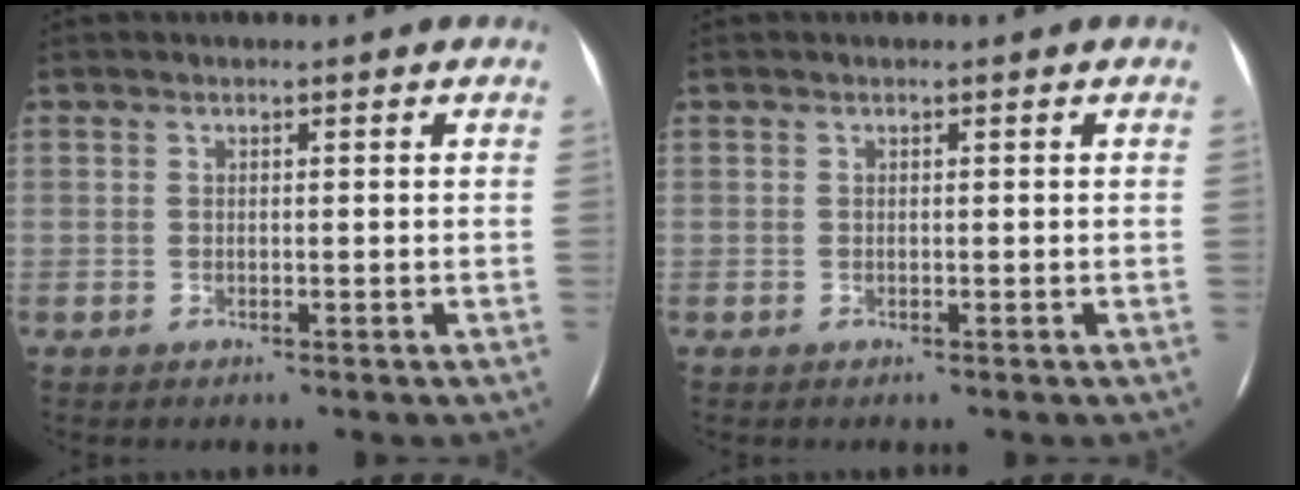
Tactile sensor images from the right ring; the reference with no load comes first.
{"total": 0.0}